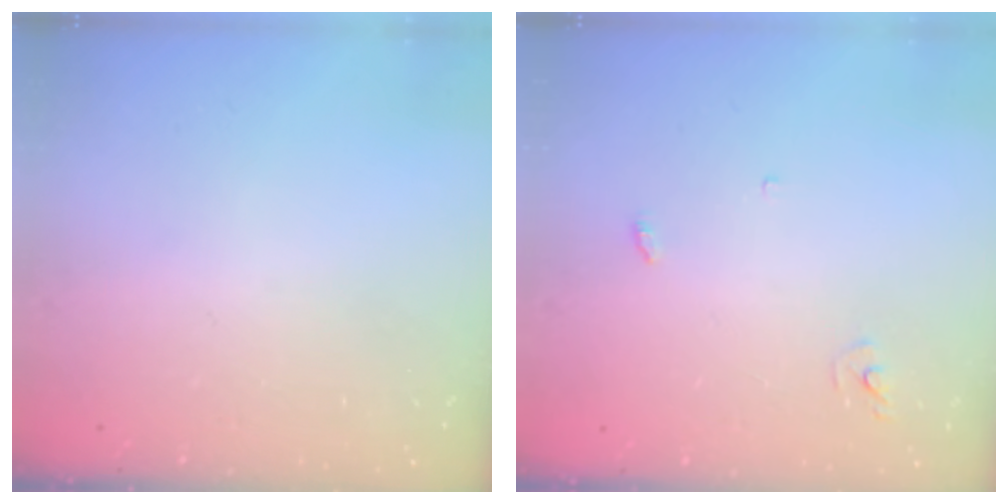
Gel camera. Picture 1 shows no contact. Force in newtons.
{"total": 2.9, "press": 2.9, "slide": 0.2}